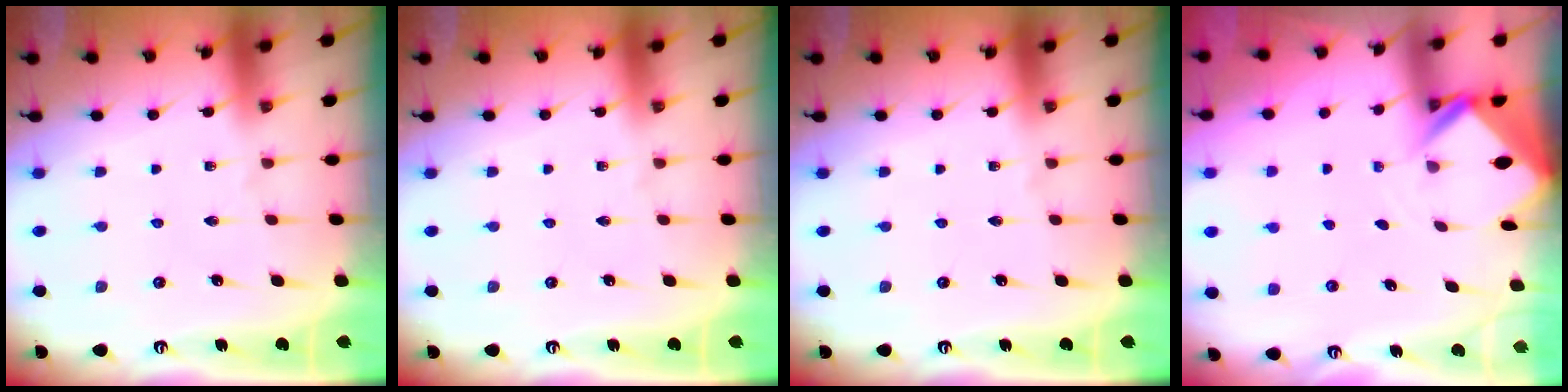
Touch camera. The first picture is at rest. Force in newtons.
{"total": 0.0}
{"total": 0.0}
{"total": 2.7, "press": 2.7, "slide": 0.2}